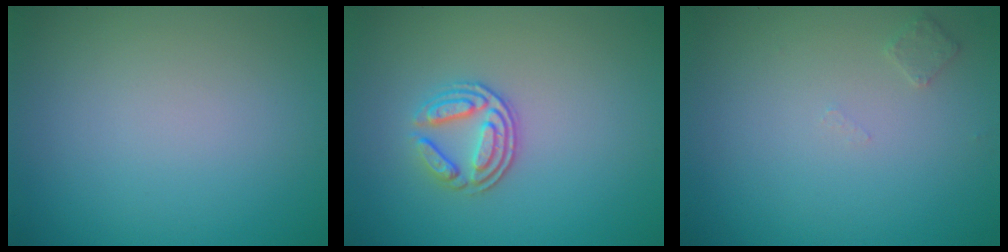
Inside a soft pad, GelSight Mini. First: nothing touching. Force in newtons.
{"total": 3.0, "press": 2.5, "slide": 1.6}
{"total": 1.0, "press": 1.0, "slide": 0.1}